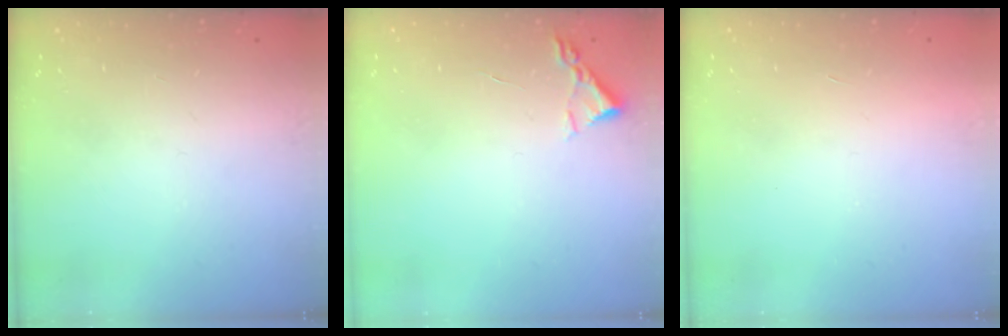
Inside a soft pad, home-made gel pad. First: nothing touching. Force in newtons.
{"total": 2.2, "press": 2.2, "slide": 0.3}
{"total": 1.7, "press": 1.7, "slide": 0.1}